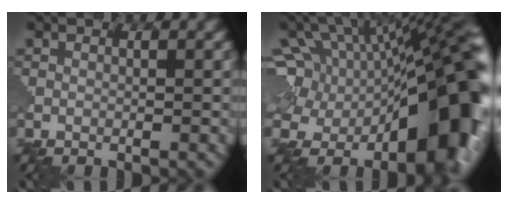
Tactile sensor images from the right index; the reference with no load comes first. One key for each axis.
{"total": 16.3, "fx": -3.7, "fy": 9.0, "fz": 13.1, "tx": -0.181, "ty": 0.007, "tz": -0.042}